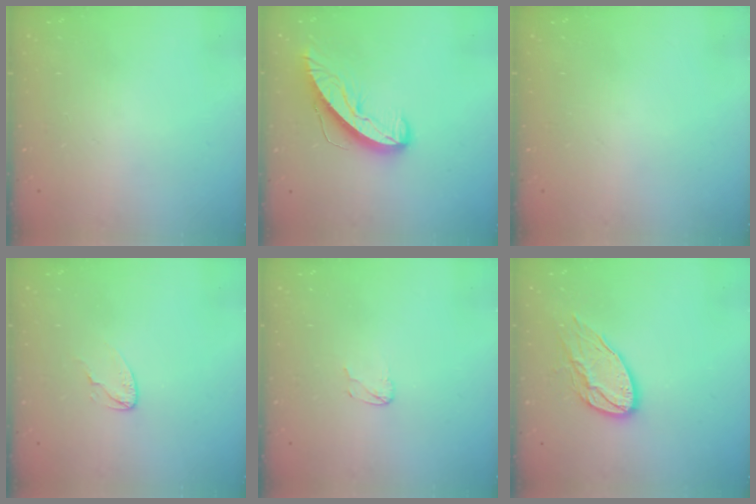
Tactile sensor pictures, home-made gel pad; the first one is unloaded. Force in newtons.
{"total": 9.9, "press": 9.9, "slide": 0.4}
{"total": 0.0}
{"total": 3.6, "press": 3.6, "slide": 0.3}
{"total": 3.1, "press": 3.1, "slide": 0.3}
{"total": 11.9, "press": 11.9, "slide": 1.0}